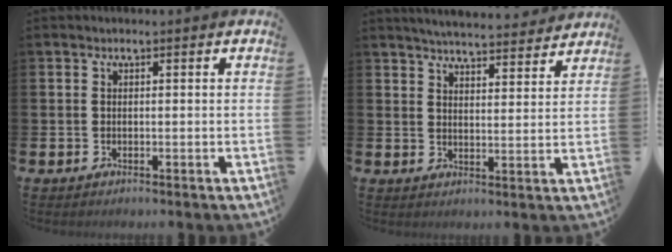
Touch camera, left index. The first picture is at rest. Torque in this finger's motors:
{"motor_torque": [1.09, -1.05, 0.14, 0.05]}